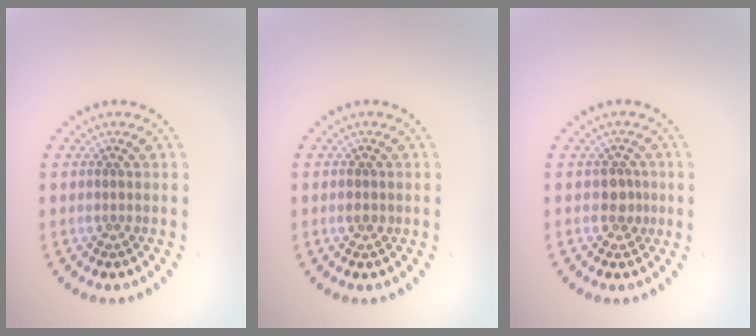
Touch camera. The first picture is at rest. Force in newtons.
{"total": 1.0, "press": 1.0, "slide": 0.1}
{"total": 1.7, "press": 1.4, "slide": 1.0}